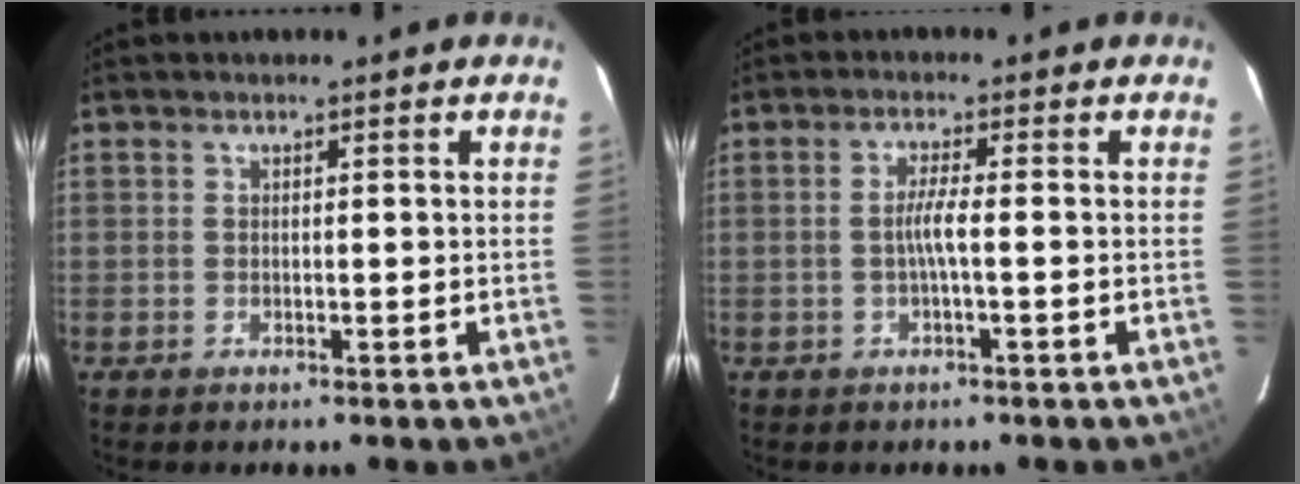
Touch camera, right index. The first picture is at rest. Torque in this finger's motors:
{"motor_torque": [0.56, -0.07, 0.35, 0.08]}